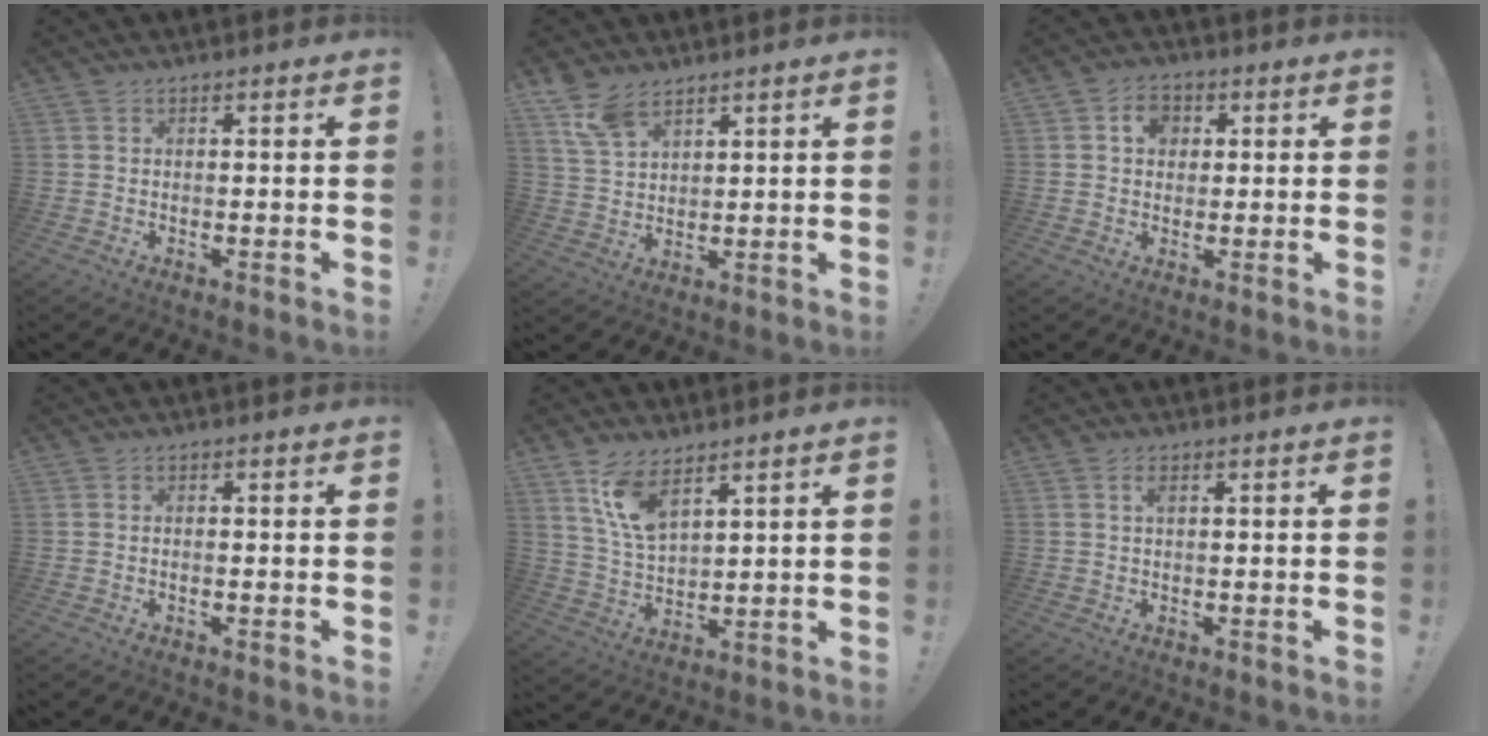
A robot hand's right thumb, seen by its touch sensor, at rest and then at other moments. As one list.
[{"total": 7.9, "force": [5.7, 3.6, 4.1], "torque": [-0.084, -0.023, 0.112]}, {"total": 5.5, "force": [1.3, 4.6, 2.6], "torque": [-0.037, 0.007, 0.021]}, {"total": 0.7, "force": [-0.6, 0.0, 0.4], "torque": [-0.007, 0.000, -0.010]}, {"total": 9.9, "force": [6.6, 4.2, 6.1], "torque": [-0.127, -0.023, 0.128]}, {"total": 1.4, "force": [0.3, 0.5, 1.3], "torque": [-0.028, 0.005, 0.004]}]